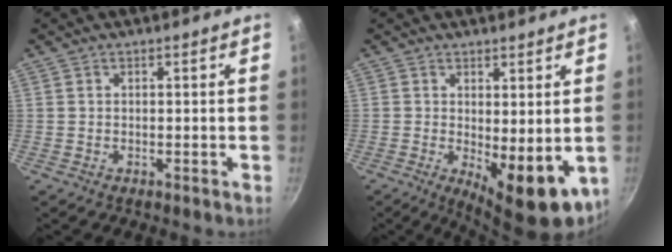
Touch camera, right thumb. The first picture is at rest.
{"total": 10.1, "force": [-0.7, 4.1, 9.2], "torque": [-0.106, -0.011, 0.003]}